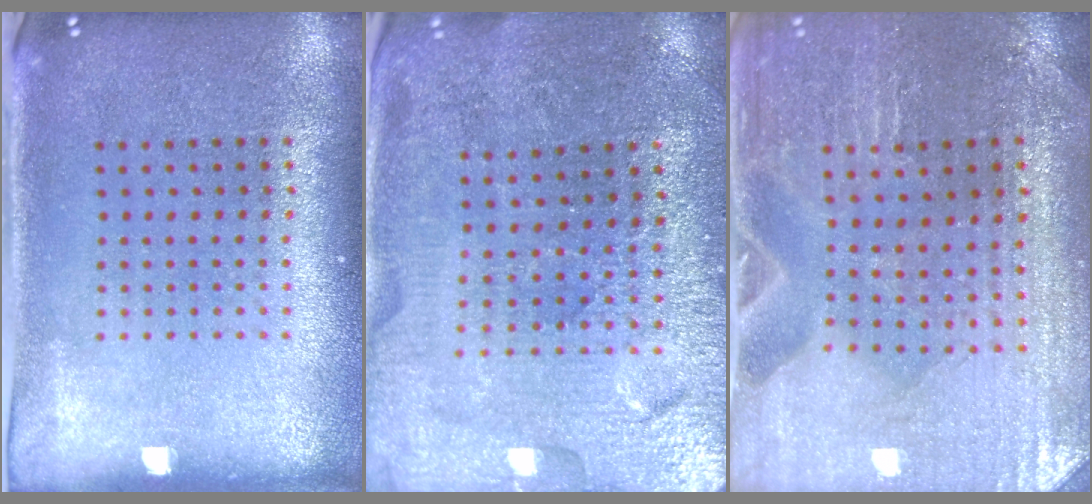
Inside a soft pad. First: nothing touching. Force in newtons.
{"total": 3.2, "press": 3.2, "slide": 0.1}
{"total": 1.2, "press": 1.2, "slide": 0.0}